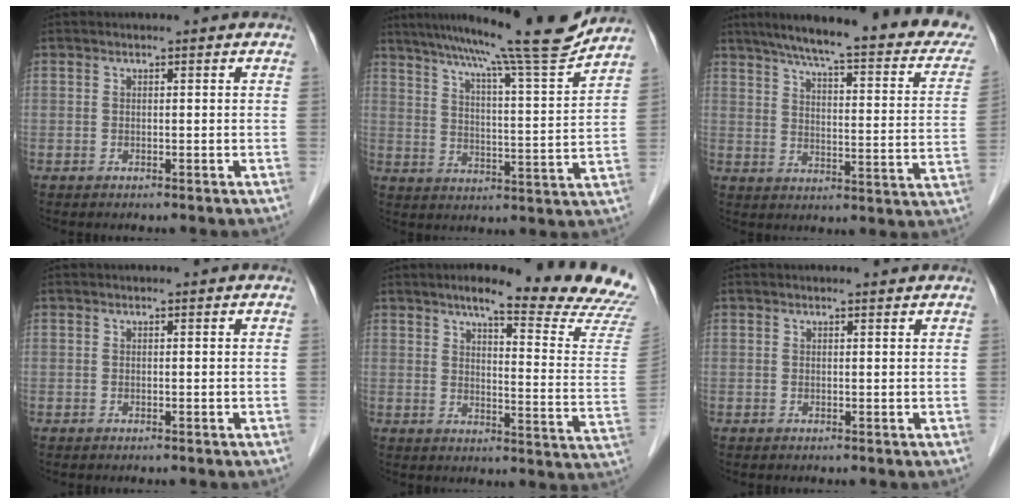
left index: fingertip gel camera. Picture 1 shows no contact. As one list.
[{"total": 16.4, "force": [14.3, -1.8, 7.9], "torque": [-0.130, -0.019, 0.203]}, {"total": 26.2, "force": [21.5, 3.3, 14.7], "torque": [-0.206, -0.021, 0.263]}, {"total": 0.0}, {"total": 18.7, "force": [16.6, 0.4, 8.6], "torque": [-0.109, -0.078, 0.190]}, {"total": 1.1, "force": [1.1, -0.1, 0.1], "torque": [-0.010, -0.002, 0.014]}]